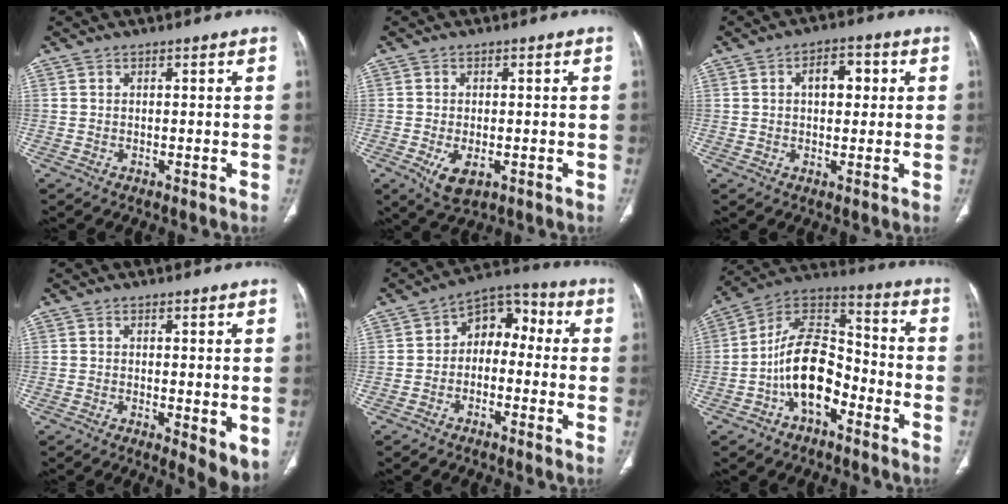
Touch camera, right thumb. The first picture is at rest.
{"total": 5.3, "force": [-1.7, 2.8, 4.1], "torque": [-0.073, -0.005, -0.020]}
{"total": 5.9, "force": [1.2, 3.5, 4.5], "torque": [-0.051, 0.011, 0.014]}
{"total": 5.7, "force": [-0.8, 1.9, 5.3], "torque": [-0.073, -0.018, -0.010]}
{"total": 8.3, "force": [-0.8, 6.0, 5.7], "torque": [-0.050, 0.043, -0.033]}
{"total": 14.5, "force": [-5.3, 8.3, 10.7], "torque": [-0.171, 0.066, -0.102]}